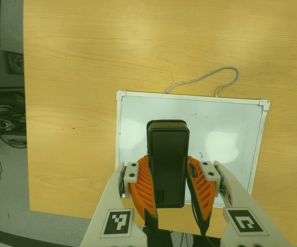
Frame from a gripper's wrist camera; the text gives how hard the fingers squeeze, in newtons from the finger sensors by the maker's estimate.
{"total": 10.0, "left": 8.3, "right": 11.7}